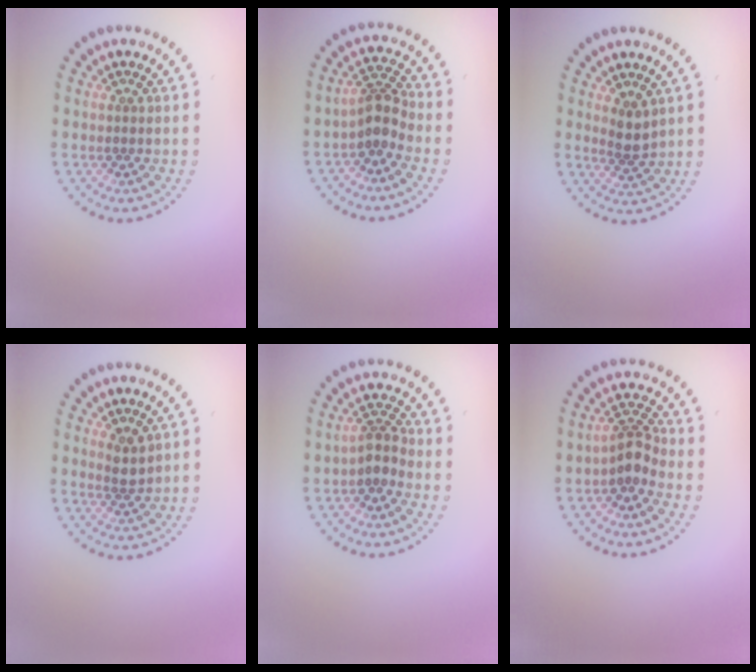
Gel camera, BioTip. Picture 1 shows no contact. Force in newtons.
{"total": 2.7, "press": 2.0, "slide": 1.8}
{"total": 1.9, "press": 1.5, "slide": 1.2}
{"total": 1.7, "press": 1.4, "slide": 1.0}
{"total": 1.9, "press": 1.6, "slide": 1.1}
{"total": 2.5, "press": 1.9, "slide": 1.7}